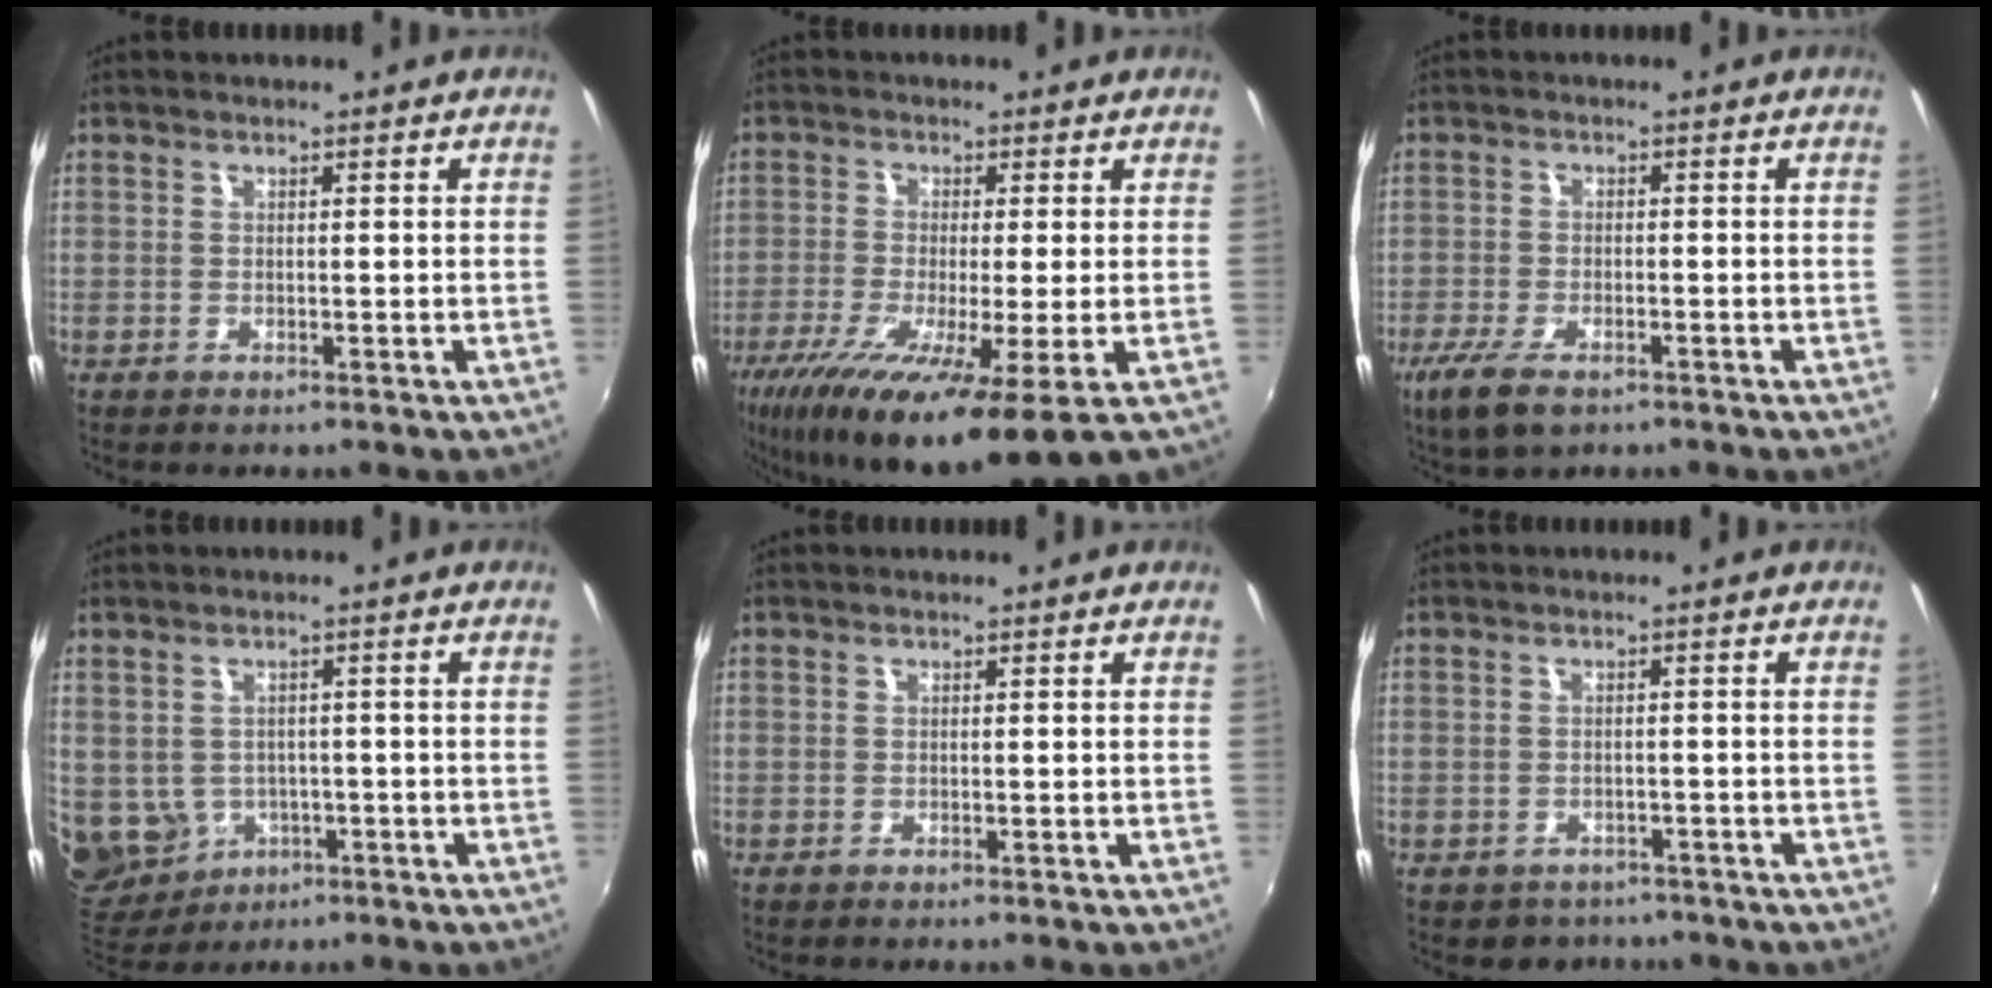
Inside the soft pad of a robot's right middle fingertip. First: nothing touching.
{"total": 15.0, "force": [-7.8, 1.0, 12.8], "torque": [-0.255, -0.061, -0.135]}
{"total": 6.3, "force": [-4.0, 2.5, 4.1], "torque": [-0.104, -0.022, -0.075]}
{"total": 10.9, "force": [-2.2, 9.6, 4.7], "torque": [-0.132, -0.012, -0.009]}
{"total": 0.0}
{"total": 3.6, "force": [-2.7, 2.4, 0.5], "torque": [-0.017, -0.006, -0.037]}